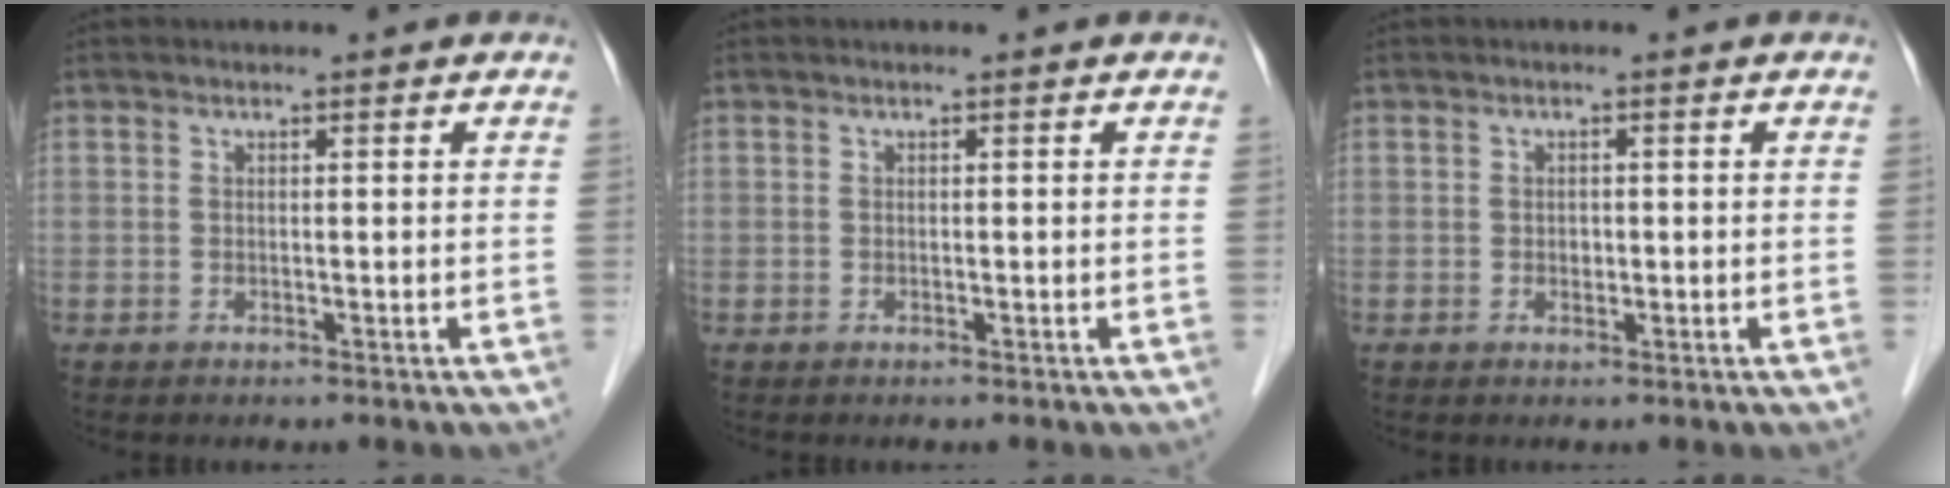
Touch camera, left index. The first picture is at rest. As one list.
[{"total": 0.0}, {"total": 1.0, "force": [-0.2, 0.8, 0.6], "torque": [-0.011, 0.002, -0.001]}]